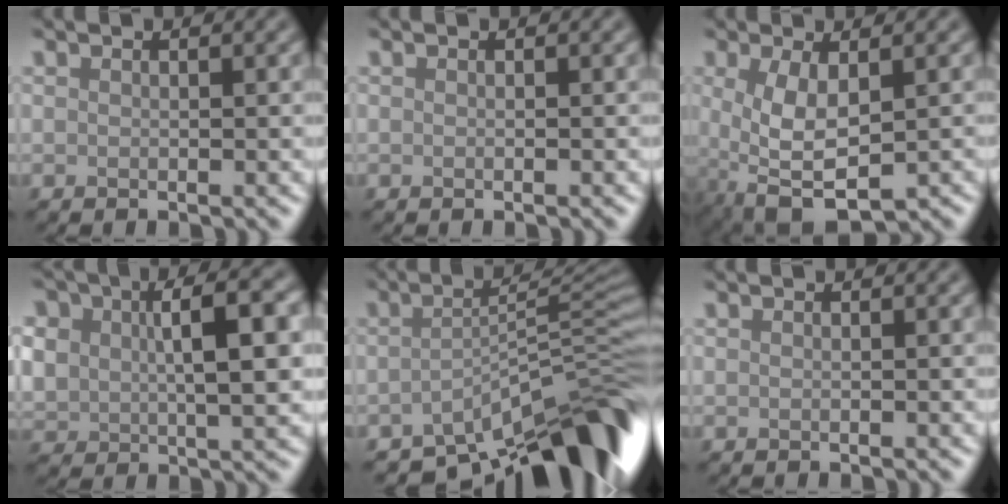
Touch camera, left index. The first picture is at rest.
{"total": 0.0}
{"total": 5.7, "force": [-0.7, 2.7, 5.0], "torque": [-0.110, -0.011, -0.005]}
{"total": 8.8, "force": [1.5, 5.4, 6.8], "torque": [-0.129, -0.002, 0.031]}
{"total": 10.9, "force": [-7.1, 2.9, 7.8], "torque": [-0.092, 0.001, -0.123]}
{"total": 0.0}